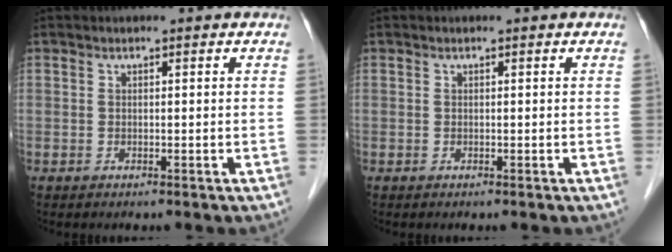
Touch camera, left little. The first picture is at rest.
{"total": 0.0}